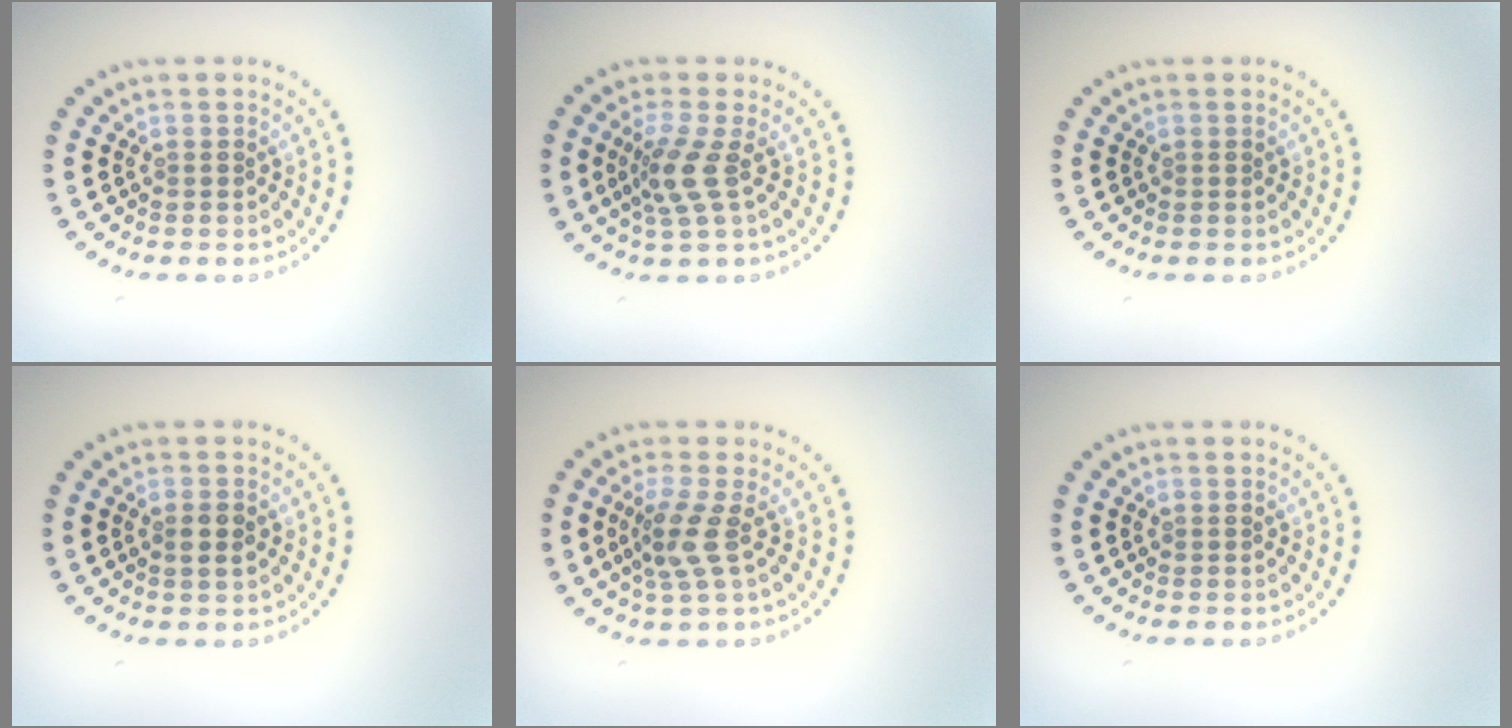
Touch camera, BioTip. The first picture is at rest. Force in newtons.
{"total": 2.9, "press": 2.1, "slide": 2.0}
{"total": 0.0}
{"total": 1.5, "press": 1.4, "slide": 0.4}
{"total": 2.8, "press": 2.1, "slide": 1.8}
{"total": 0.0}